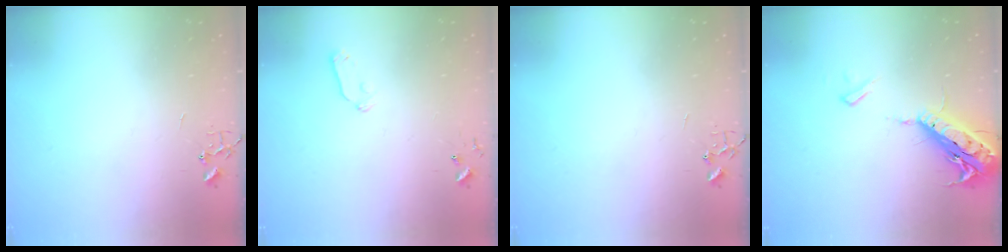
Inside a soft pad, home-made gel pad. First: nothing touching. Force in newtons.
{"total": 5.9, "press": 5.9, "slide": 0.8}
{"total": 0.0}
{"total": 19.4, "press": 19.0, "slide": 4.2}